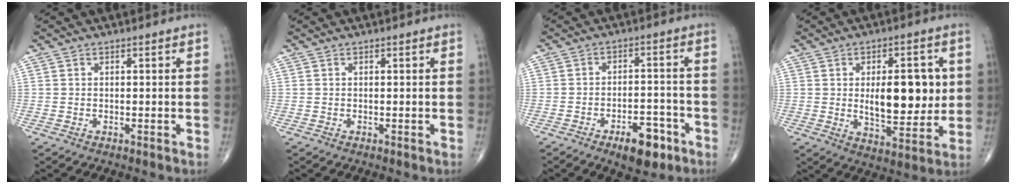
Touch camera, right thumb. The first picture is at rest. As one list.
[{"total": 0.0}, {"total": 8.6, "force": [-4.9, 3.9, 5.9], "torque": [-0.065, 0.029, -0.069]}, {"total": 14.2, "force": [1.5, 6.6, 12.5], "torque": [-0.150, -0.016, 0.030]}]